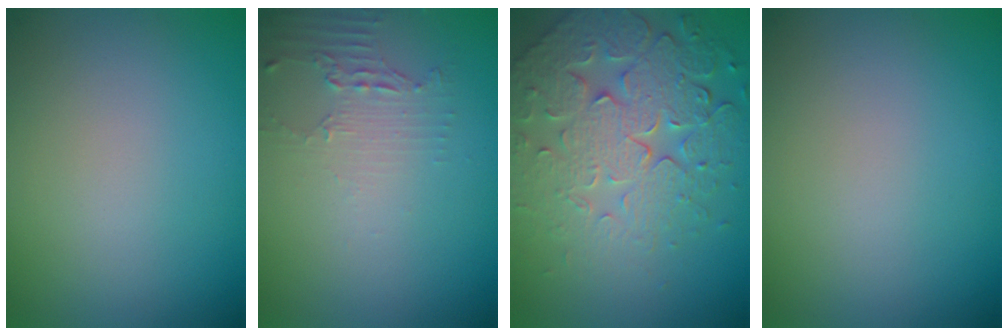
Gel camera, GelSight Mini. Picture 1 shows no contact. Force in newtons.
{"total": 2.0, "press": 1.4, "slide": 1.4}
{"total": 7.9, "press": 5.6, "slide": 5.5}
{"total": 0.0}